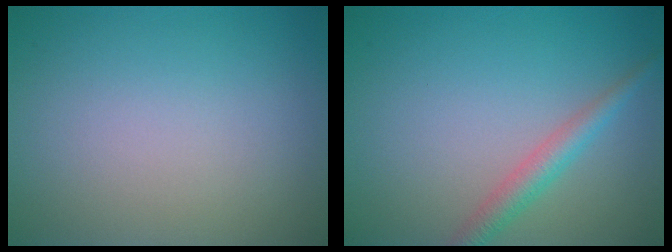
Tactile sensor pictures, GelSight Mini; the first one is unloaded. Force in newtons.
{"total": 2.3, "press": 2.3, "slide": 0.1}